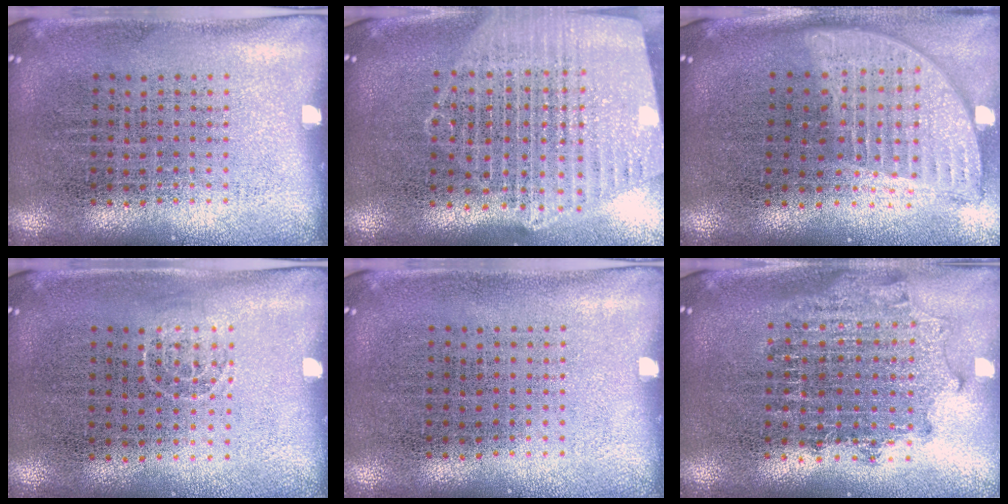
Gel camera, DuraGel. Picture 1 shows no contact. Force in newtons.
{"total": 2.1, "press": 1.9, "slide": 1.0}
{"total": 1.9, "press": 1.5, "slide": 1.1}
{"total": 0.7, "press": 0.4, "slide": 0.5}
{"total": 0.0}
{"total": 1.8, "press": 1.4, "slide": 1.0}